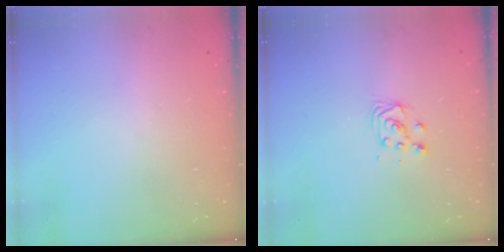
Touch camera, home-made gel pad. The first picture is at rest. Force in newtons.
{"total": 3.8, "press": 3.7, "slide": 0.4}